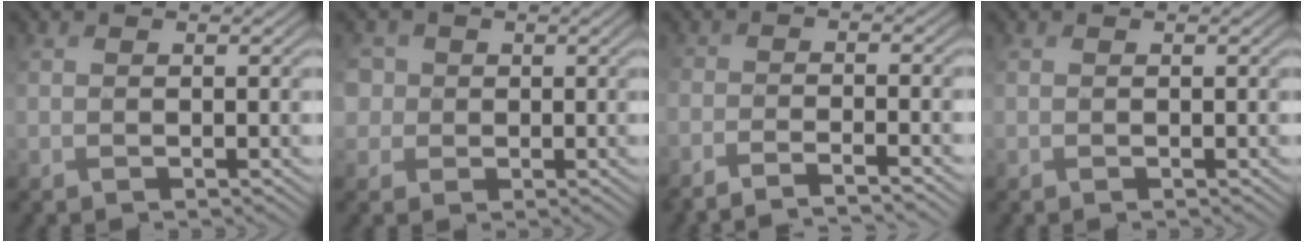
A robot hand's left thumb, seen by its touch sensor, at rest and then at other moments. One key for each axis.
{"total": 3.1, "fx": 0.0, "fy": 2.9, "fz": -0.9, "tx": 0.004, "ty": 0.006, "tz": -0.010}
{"total": 4.8, "fx": -4.5, "fy": 0.2, "fz": 1.6, "tx": -0.024, "ty": 0.008, "tz": -0.078}
{"total": 0.0}